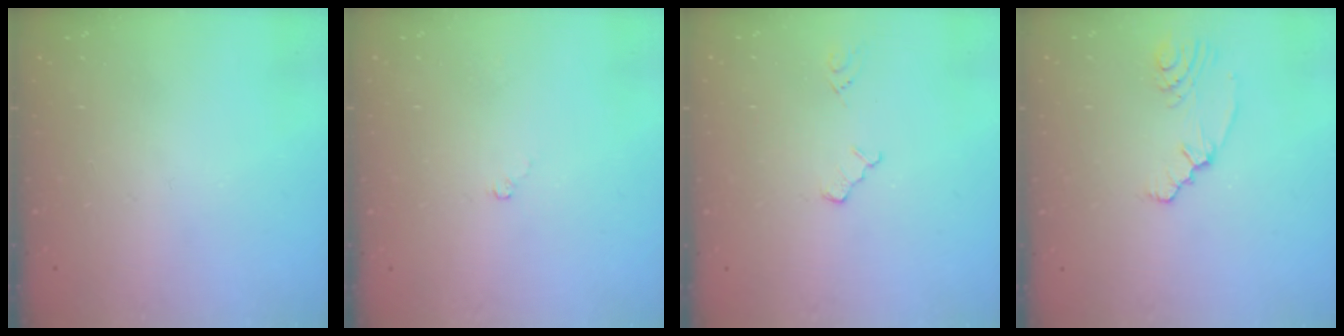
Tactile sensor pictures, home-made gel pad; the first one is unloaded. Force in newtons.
{"total": 2.4, "press": 2.3, "slide": 0.3}
{"total": 3.8, "press": 3.7, "slide": 0.5}
{"total": 2.9, "press": 2.1, "slide": 1.9}